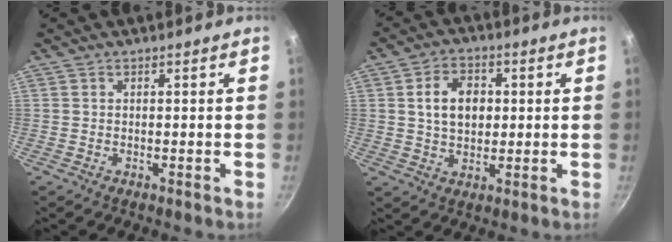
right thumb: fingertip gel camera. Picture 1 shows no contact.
{"total": 8.3, "force": [1.2, 6.0, 5.6], "torque": [-0.077, 0.006, 0.019]}